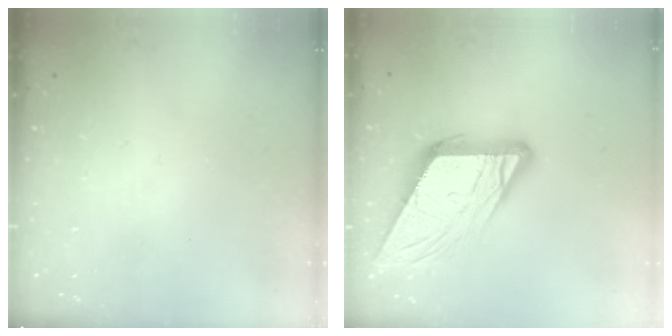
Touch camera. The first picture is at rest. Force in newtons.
{"total": 14.0, "press": 13.9, "slide": 1.4}